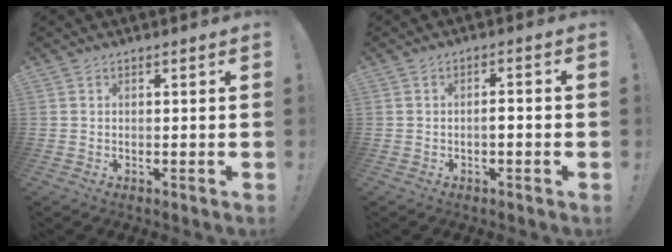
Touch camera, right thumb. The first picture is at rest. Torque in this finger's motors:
{"motor_torque": [0.09, -0.29, -0.10, 0.40, 0.07]}